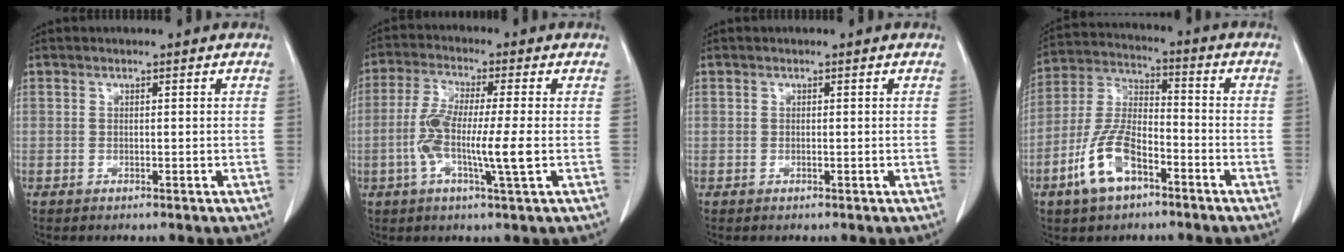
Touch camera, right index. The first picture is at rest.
{"total": 9.3, "force": [-1.6, 0.3, 9.1], "torque": [-0.179, -0.006, -0.038]}
{"total": 0.0}
{"total": 10.9, "force": [-5.7, 4.8, 8.0], "torque": [-0.184, 0.007, -0.107]}